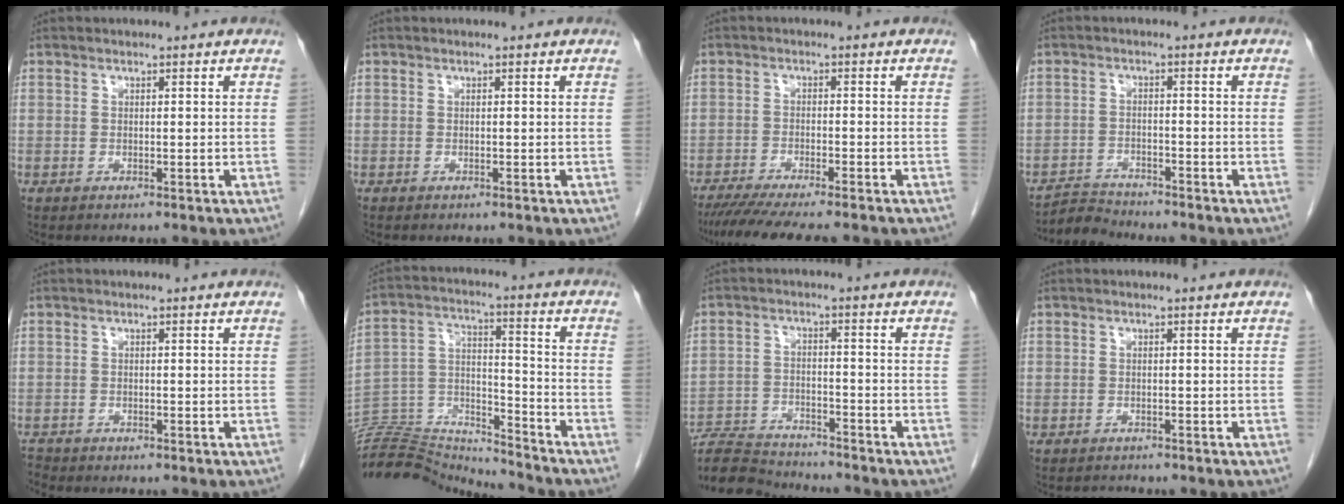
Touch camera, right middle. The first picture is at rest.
{"total": 0.0}
{"total": 10.5, "force": [-9.0, 0.4, 5.4], "torque": [-0.070, -0.022, -0.138]}
{"total": 3.4, "force": [-3.2, -0.2, -0.9], "torque": [0.021, -0.012, -0.057]}
{"total": 1.0, "force": [-1.0, 0.0, -0.3], "torque": [0.003, -0.006, -0.018]}
{"total": 15.6, "force": [-15.6, -0.2, 0.7], "torque": [-0.013, 0.035, -0.271]}
{"total": 9.0, "force": [-8.9, 0.5, 1.0], "torque": [-0.017, -0.003, -0.157]}
{"total": 1.1, "force": [-1.0, 0.3, -0.3], "torque": [0.000, -0.005, -0.016]}